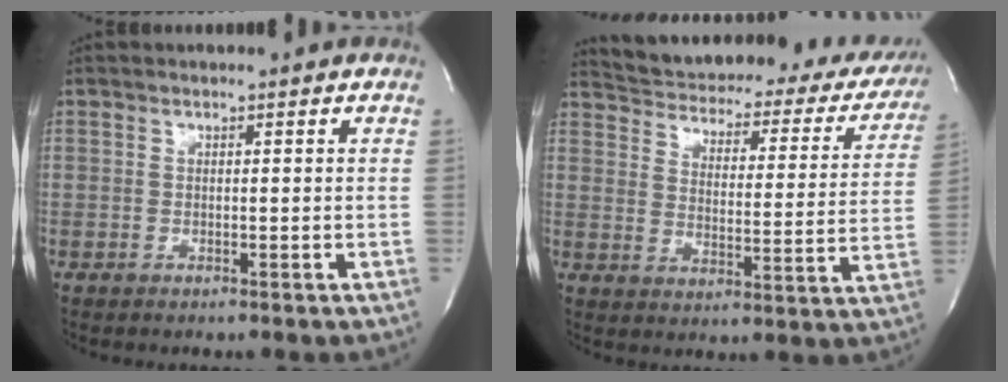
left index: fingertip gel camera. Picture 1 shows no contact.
{"total": 26.9, "force": [24.1, 7.7, 9.4], "torque": [-0.142, -0.050, 0.285]}